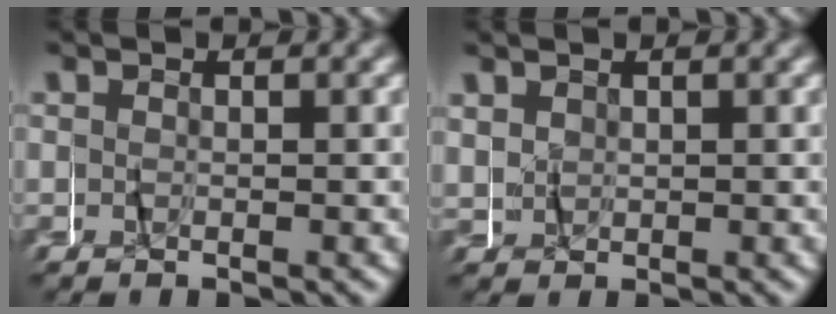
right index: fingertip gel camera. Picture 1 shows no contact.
{"total": 0.6, "force": [0.2, 0.3, -0.5], "torque": [0.001, 0.002, 0.004]}